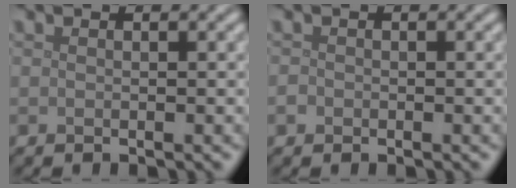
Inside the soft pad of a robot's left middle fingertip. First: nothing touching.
{"total": 0.6, "force": [-0.3, 0.6, 0.1], "torque": [0.000, -0.003, -0.007]}